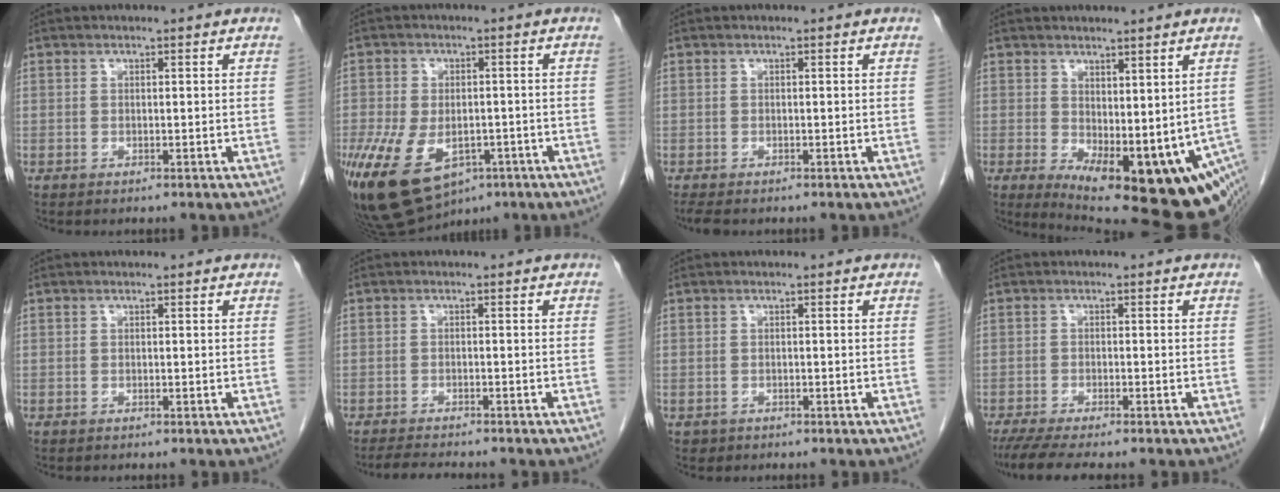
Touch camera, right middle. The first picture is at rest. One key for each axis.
{"total": 16.5, "fx": -8.0, "fy": 10.0, "fz": 10.5, "tx": -0.232, "ty": -0.014, "tz": -0.115}
{"total": 2.1, "fx": -1.7, "fy": 0.7, "fz": 1.0, "tx": -0.021, "ty": -0.008, "tz": -0.025}
{"total": 17.8, "fx": -5.7, "fy": 7.0, "fz": 15.4, "tx": -0.171, "ty": -0.028, "tz": -0.059}
{"total": 0.0}
{"total": 4.9, "fx": -4.5, "fy": 0.4, "fz": 1.8, "tx": -0.027, "ty": -0.014, "tz": -0.071}
{"total": 0.9, "fx": -0.5, "fy": 0.7, "fz": 0.0, "tx": -0.009, "ty": 0.003, "tz": -0.006}
{"total": 7.7, "fx": -6.4, "fy": 0.9, "fz": 4.2, "tx": -0.062, "ty": -0.015, "tz": -0.101}